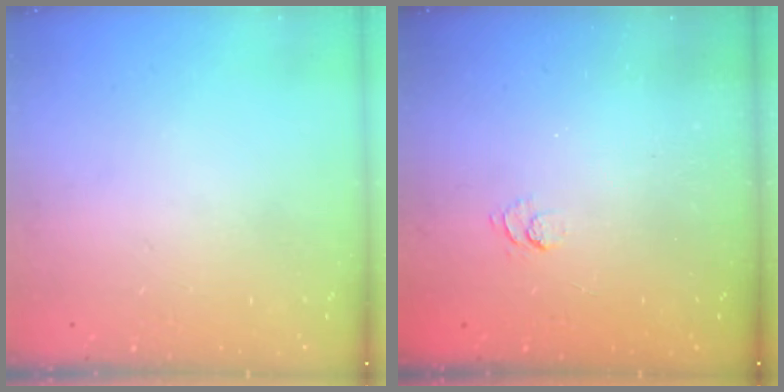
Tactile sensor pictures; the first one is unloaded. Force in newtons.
{"total": 2.5, "press": 2.0, "slide": 1.4}